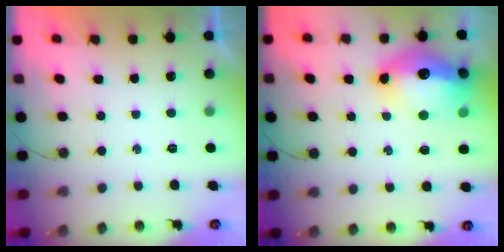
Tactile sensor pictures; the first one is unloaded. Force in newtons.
{"total": 17.7, "press": 17.6, "slide": 1.8}